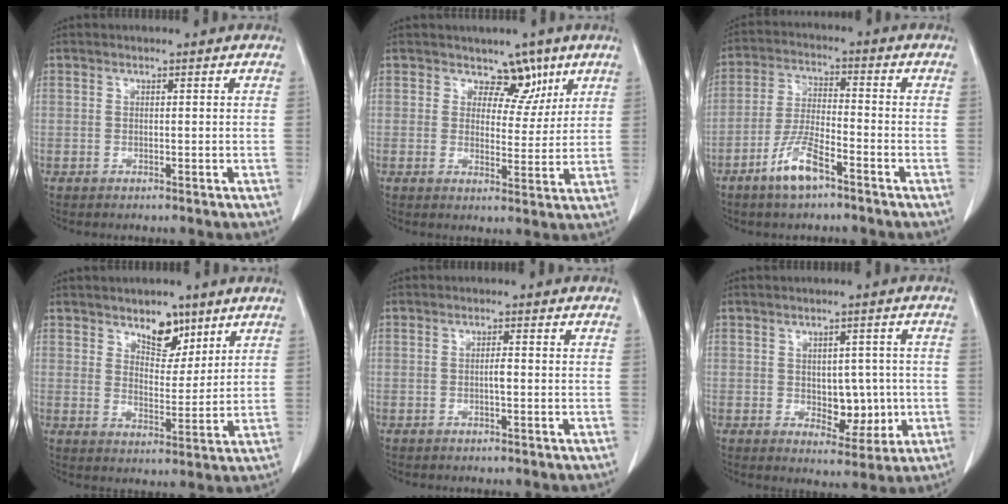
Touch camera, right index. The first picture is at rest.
{"total": 4.8, "force": [3.2, 3.3, 1.4], "torque": [0.001, -0.004, 0.047]}
{"total": 7.4, "force": [-4.7, 1.6, 5.5], "torque": [-0.118, -0.005, -0.088]}
{"total": 6.3, "force": [4.2, 3.2, 3.3], "torque": [-0.044, -0.002, 0.072]}
{"total": 1.4, "force": [-0.2, 0.2, 1.4], "torque": [-0.025, 0.002, -0.005]}
{"total": 6.2, "force": [-0.4, 3.7, 4.9], "torque": [-0.055, 0.002, 0.004]}